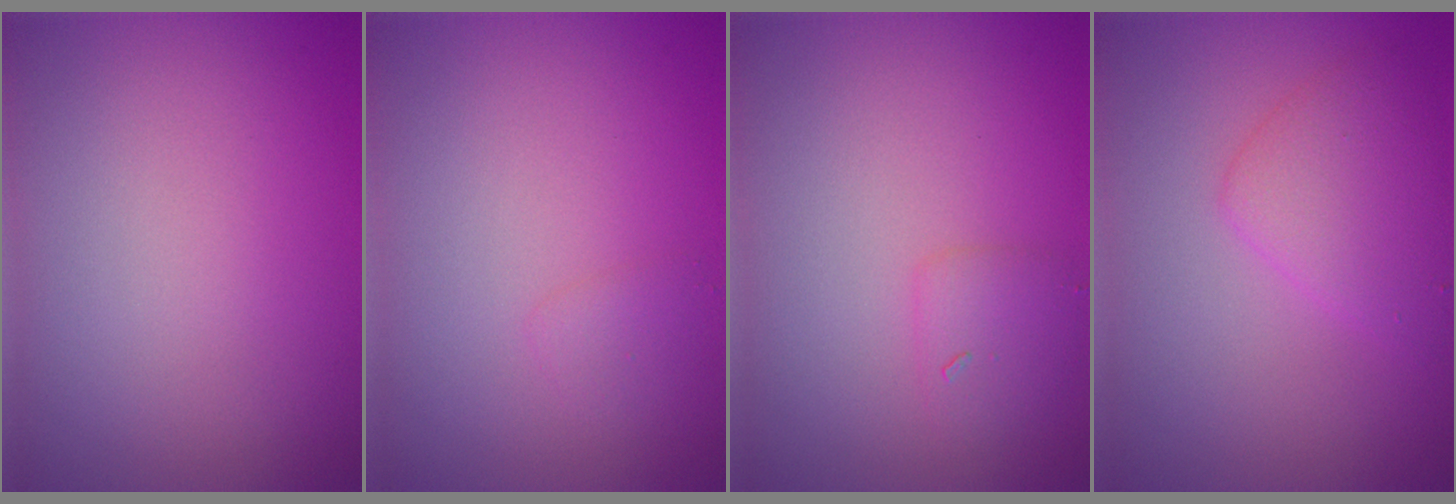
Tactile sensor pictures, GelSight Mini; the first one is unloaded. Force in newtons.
{"total": 0.8, "press": 0.8, "slide": 0.0}
{"total": 1.5, "press": 1.5, "slide": 0.1}
{"total": 3.2, "press": 3.2, "slide": 0.1}